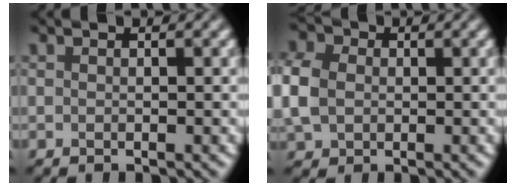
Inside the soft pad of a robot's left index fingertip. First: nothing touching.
{"total": 5.2, "force": [-0.5, 4.3, 2.9], "torque": [-0.117, 0.013, 0.011]}